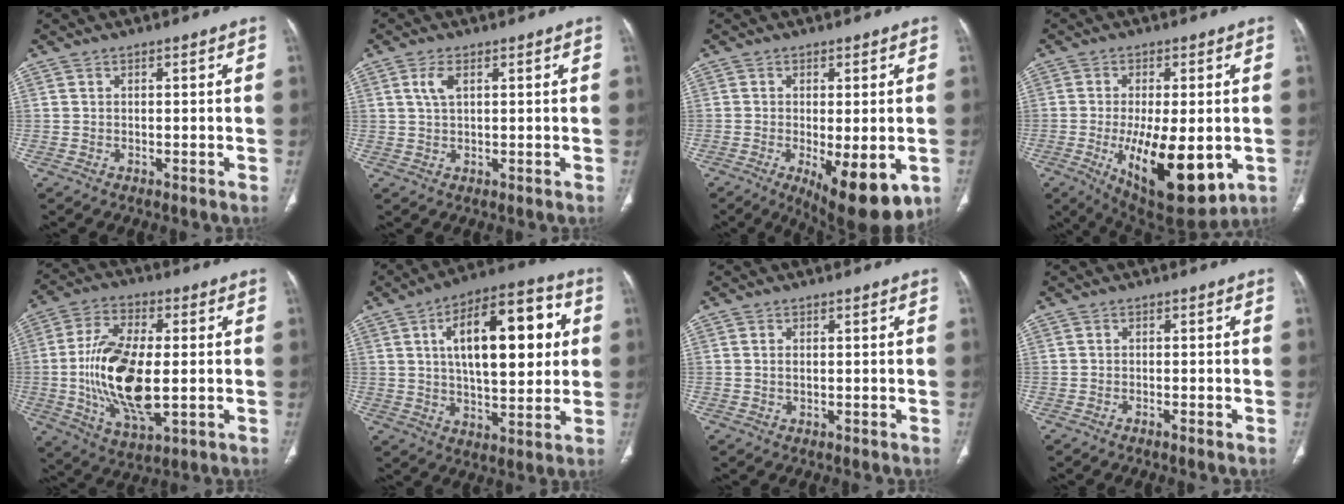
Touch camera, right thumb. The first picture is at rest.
{"total": 3.0, "force": [1.2, 1.3, 2.4], "torque": [-0.055, 0.005, 0.029]}
{"total": 12.2, "force": [-4.1, 4.3, 10.7], "torque": [-0.146, -0.021, -0.048]}
{"total": 17.6, "force": [-4.1, 7.1, 15.6], "torque": [-0.243, -0.020, -0.041]}
{"total": 17.9, "force": [-1.1, 8.2, 15.8], "torque": [-0.307, -0.007, -0.014]}
{"total": 20.8, "force": [4.9, 9.2, 18.0], "torque": [-0.241, 0.009, 0.070]}
{"total": 1.1, "force": [0.1, 0.6, 0.9], "torque": [-0.020, 0.001, 0.005]}
{"total": 0.9, "force": [-0.6, 0.1, 0.6], "torque": [-0.014, 0.000, -0.010]}